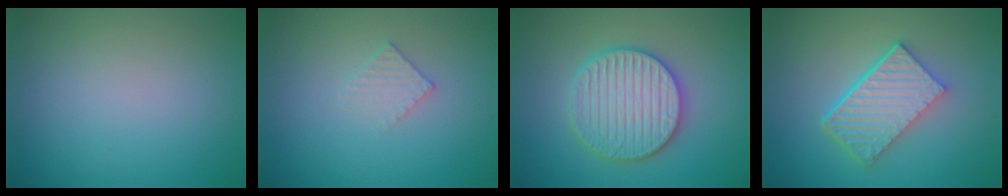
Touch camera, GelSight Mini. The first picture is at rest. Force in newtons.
{"total": 1.4, "press": 1.4, "slide": 0.2}
{"total": 5.9, "press": 5.8, "slide": 1.1}
{"total": 6.2, "press": 4.3, "slide": 4.4}